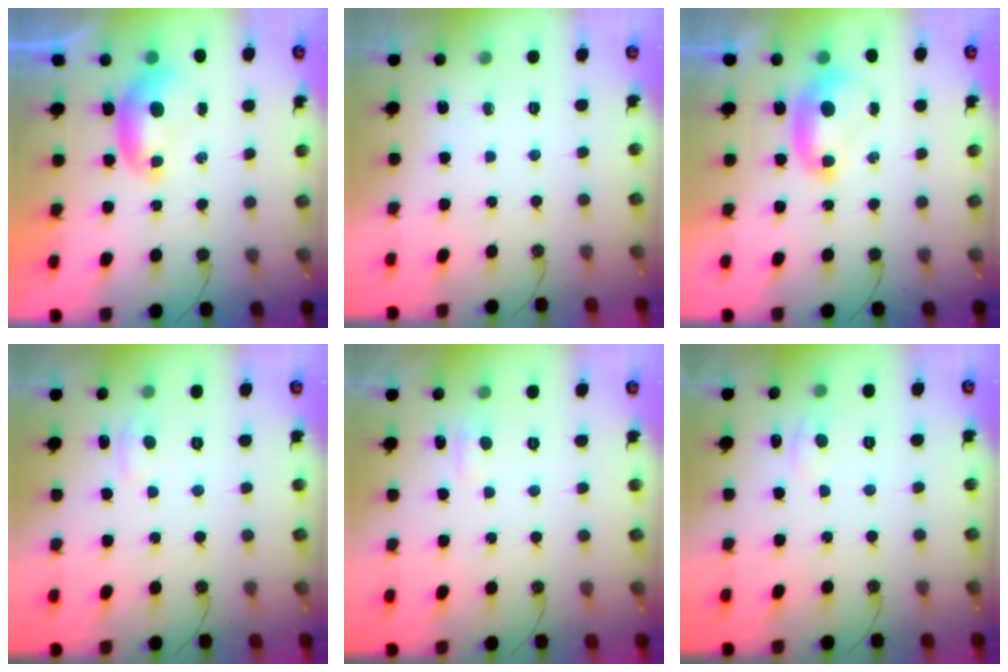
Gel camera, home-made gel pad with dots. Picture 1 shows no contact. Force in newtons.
{"total": 0.0}
{"total": 1.3, "press": 1.3, "slide": 0.3}
{"total": 3.7, "press": 3.6, "slide": 0.3}
{"total": 1.7, "press": 1.6, "slide": 0.6}
{"total": 1.4, "press": 1.2, "slide": 0.6}